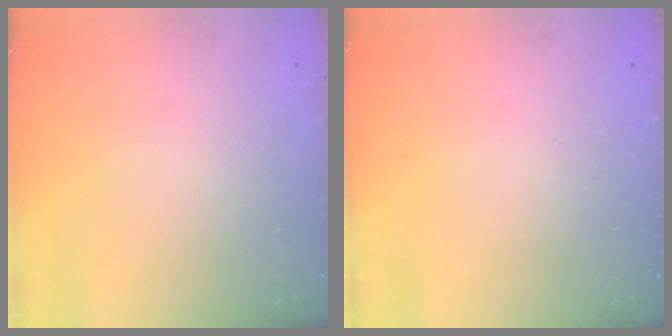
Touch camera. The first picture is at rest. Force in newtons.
{"total": 0.0}